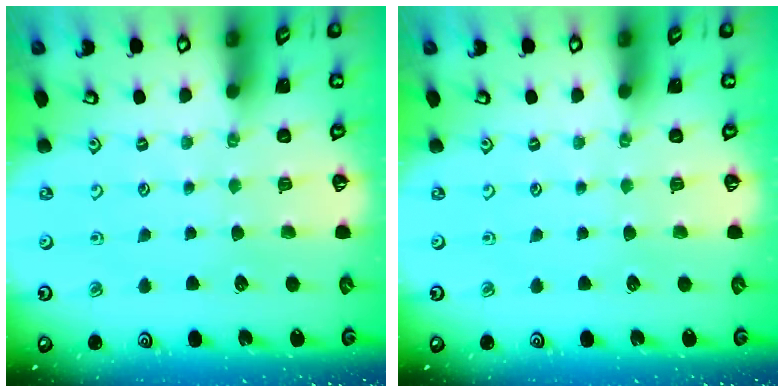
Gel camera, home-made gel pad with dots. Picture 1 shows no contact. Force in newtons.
{"total": 0.0}